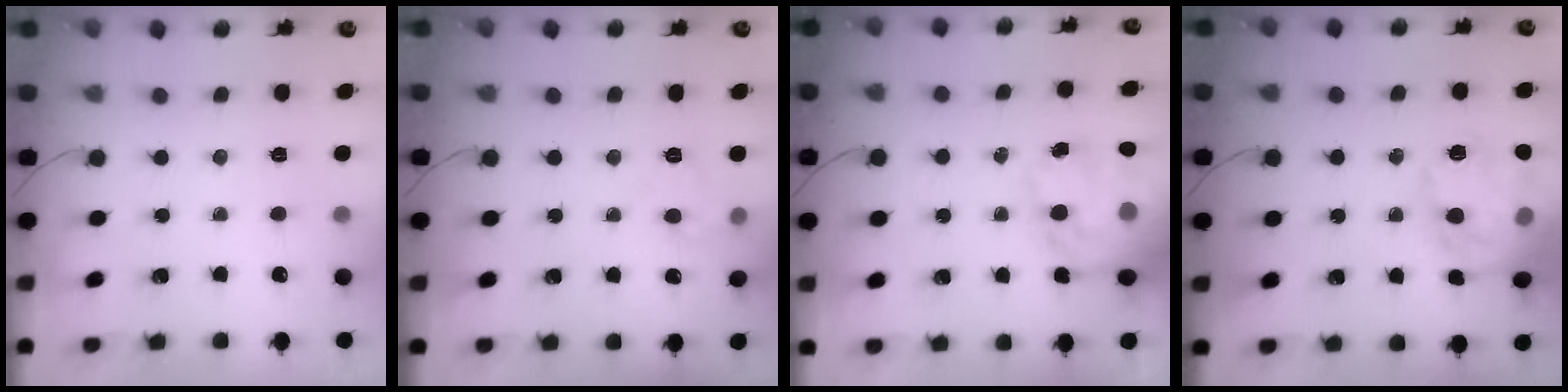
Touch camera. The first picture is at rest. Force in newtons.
{"total": 6.9, "press": 6.8, "slide": 1.0}
{"total": 18.7, "press": 18.1, "slide": 4.5}
{"total": 19.4, "press": 19.3, "slide": 1.6}